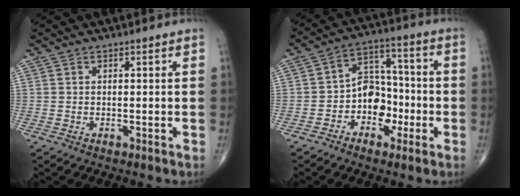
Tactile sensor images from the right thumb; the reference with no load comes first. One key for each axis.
{"total": 9.5, "fx": -2.7, "fy": 7.1, "fz": 5.7, "tx": -0.048, "ty": 0.045, "tz": -0.055}